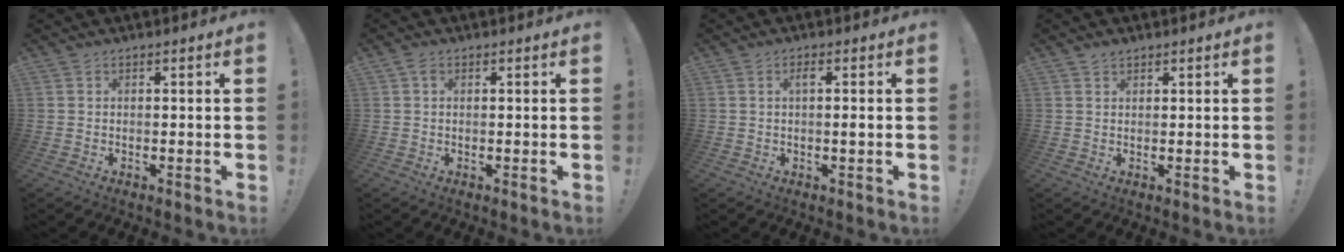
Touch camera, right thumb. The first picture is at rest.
{"total": 1.2, "force": [0.4, 0.7, 0.9], "torque": [-0.014, 0.001, 0.005]}
{"total": 1.9, "force": [0.0, 0.1, 1.9], "torque": [-0.029, 0.001, -0.005]}
{"total": 1.4, "force": [1.2, 0.6, 0.4], "torque": [-0.003, -0.006, 0.023]}